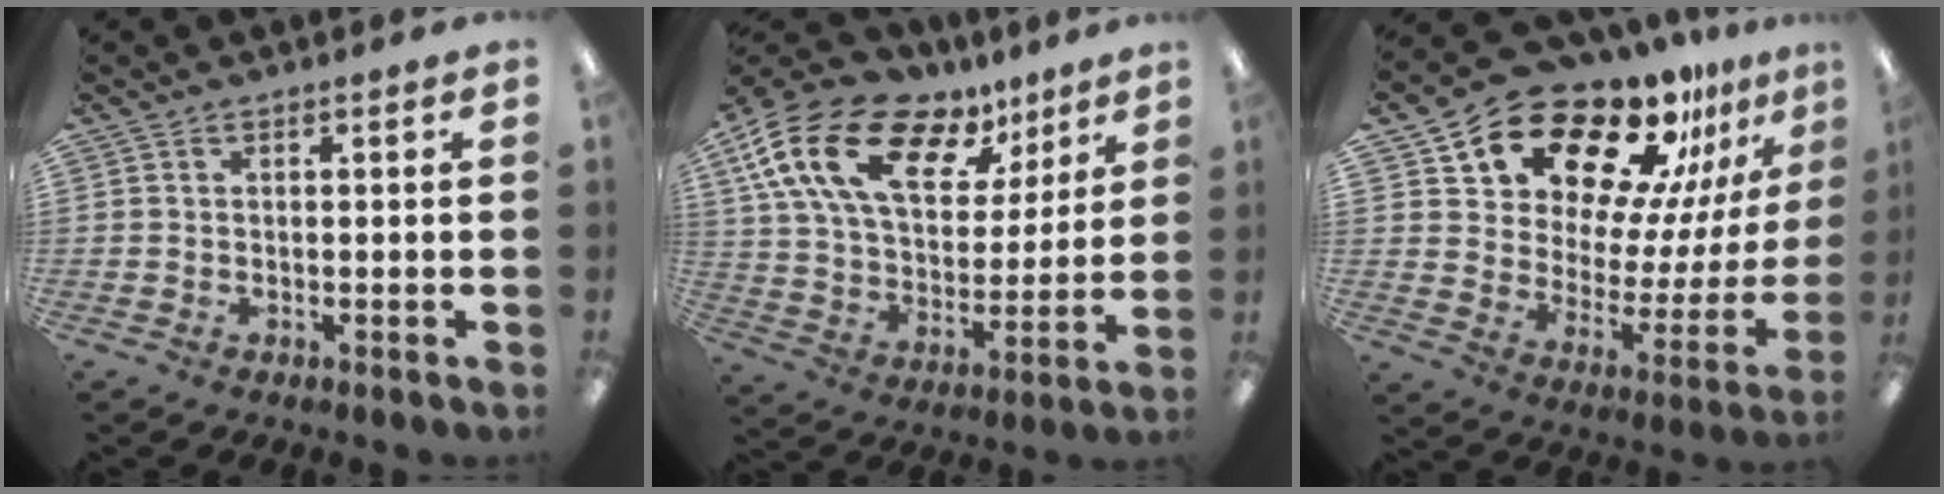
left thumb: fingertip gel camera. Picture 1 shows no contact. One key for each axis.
{"total": 21.4, "fx": 11.6, "fy": 11.6, "fz": 13.7, "tx": -0.268, "ty": -0.047, "tz": 0.209}
{"total": 19.0, "fx": 15.2, "fy": 8.6, "fz": 7.3, "tx": -0.127, "ty": -0.116, "tz": 0.264}